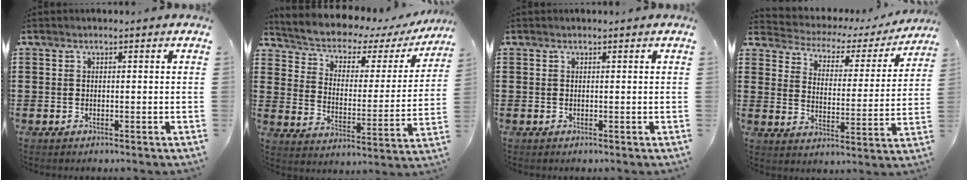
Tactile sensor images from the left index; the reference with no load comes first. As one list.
[{"total": 4.5, "force": [3.7, 1.8, 1.7], "torque": [-0.056, -0.031, 0.056]}, {"total": 0.0}, {"total": 2.6, "force": [2.2, 1.3, 0.7], "torque": [-0.032, -0.021, 0.026]}]